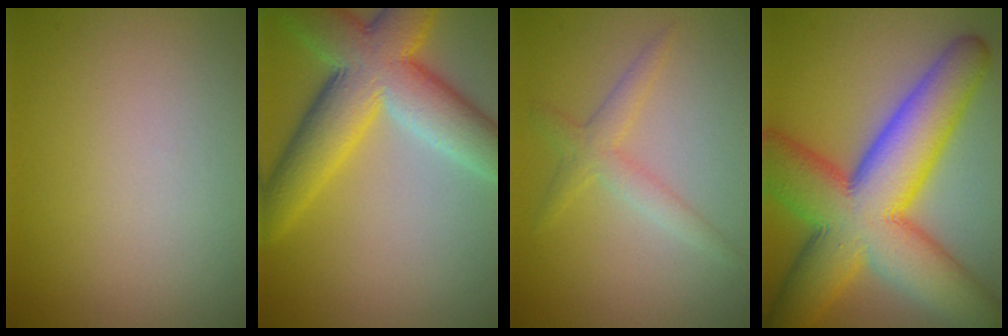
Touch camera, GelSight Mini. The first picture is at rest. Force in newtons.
{"total": 10.0, "press": 10.0, "slide": 0.6}
{"total": 2.2, "press": 2.2, "slide": 0.1}
{"total": 14.5, "press": 14.5, "slide": 0.2}